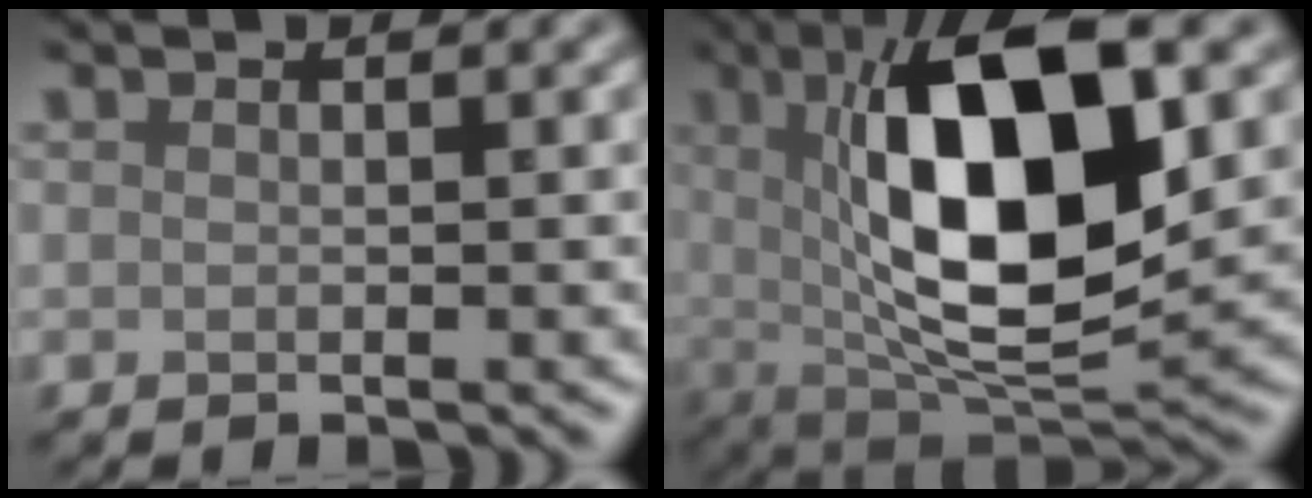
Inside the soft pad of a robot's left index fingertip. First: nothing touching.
{"total": 13.4, "force": [2.3, 5.1, 12.2], "torque": [-0.195, 0.004, 0.033]}